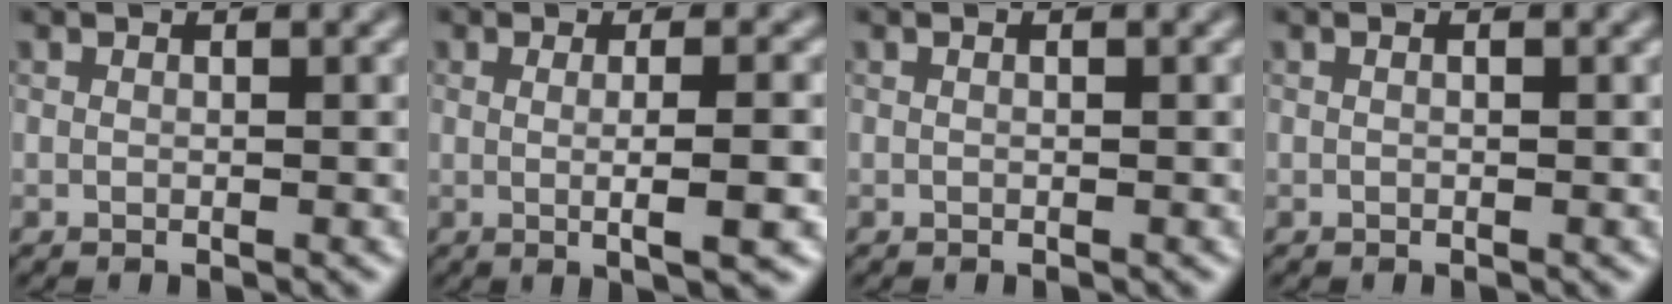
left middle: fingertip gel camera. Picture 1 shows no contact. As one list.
[{"total": 4.5, "force": [-0.9, 0.7, 4.3], "torque": [-0.065, 0.004, -0.005]}, {"total": 0.0}, {"total": 0.0}]